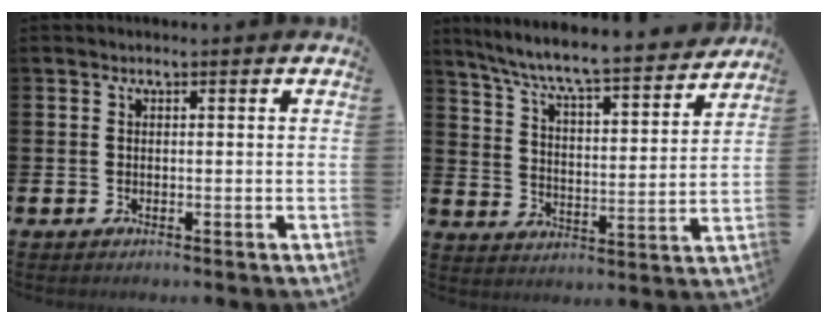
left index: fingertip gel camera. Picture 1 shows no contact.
{"total": 7.6, "force": [7.1, 0.4, 2.8], "torque": [-0.091, -0.055, 0.119]}